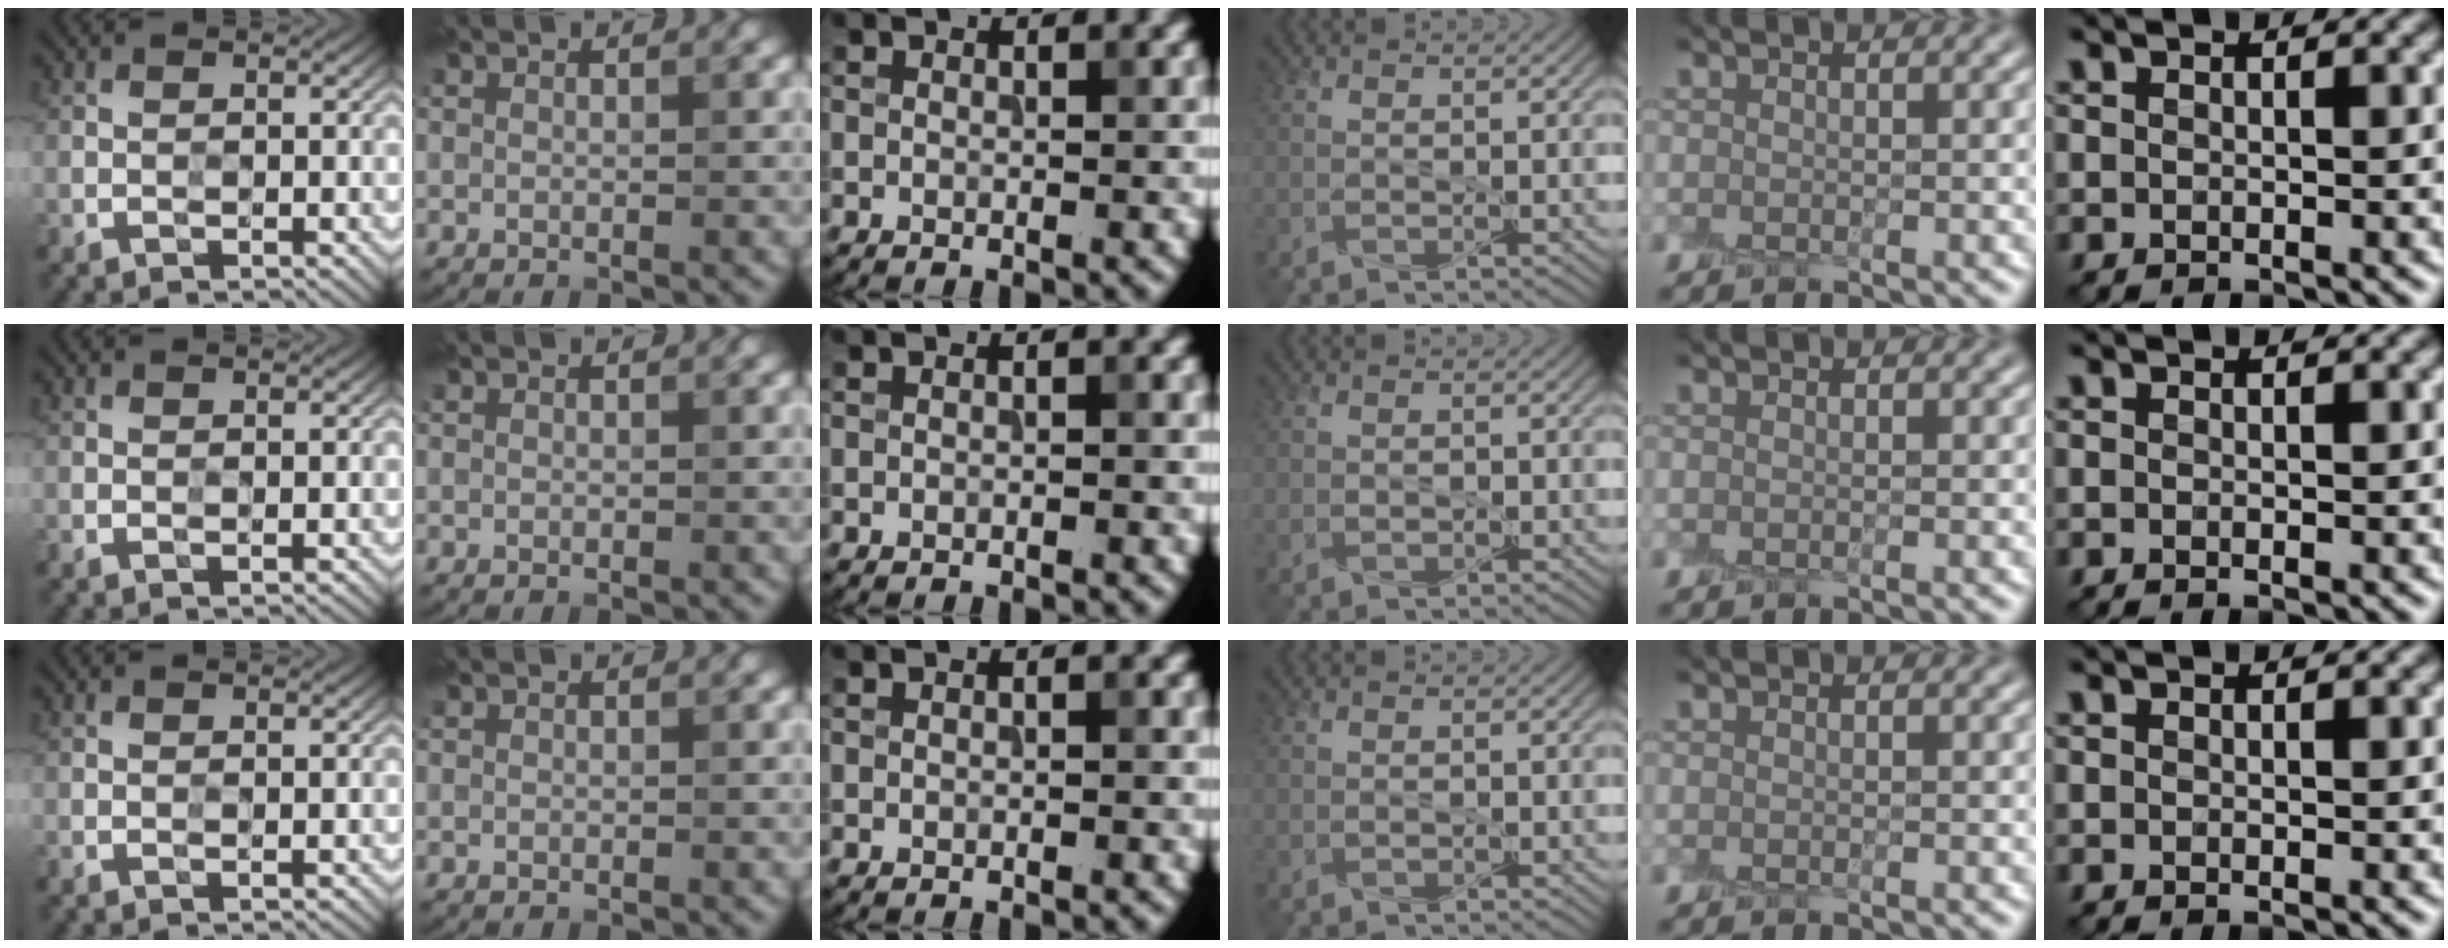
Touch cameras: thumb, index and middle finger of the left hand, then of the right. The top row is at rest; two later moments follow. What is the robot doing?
{"motion": "peel", "object": "aluminum foil"}